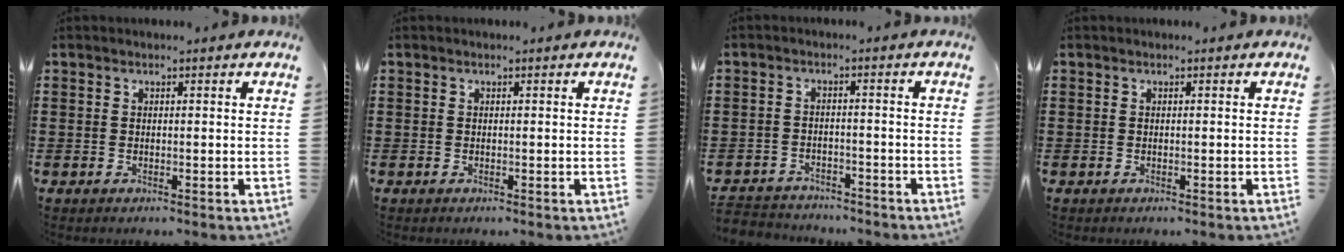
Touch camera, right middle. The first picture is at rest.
{"total": 0.0}
{"total": 3.3, "force": [-3.2, 0.9, -0.4], "torque": [-0.001, 0.002, -0.070]}
{"total": 0.0}